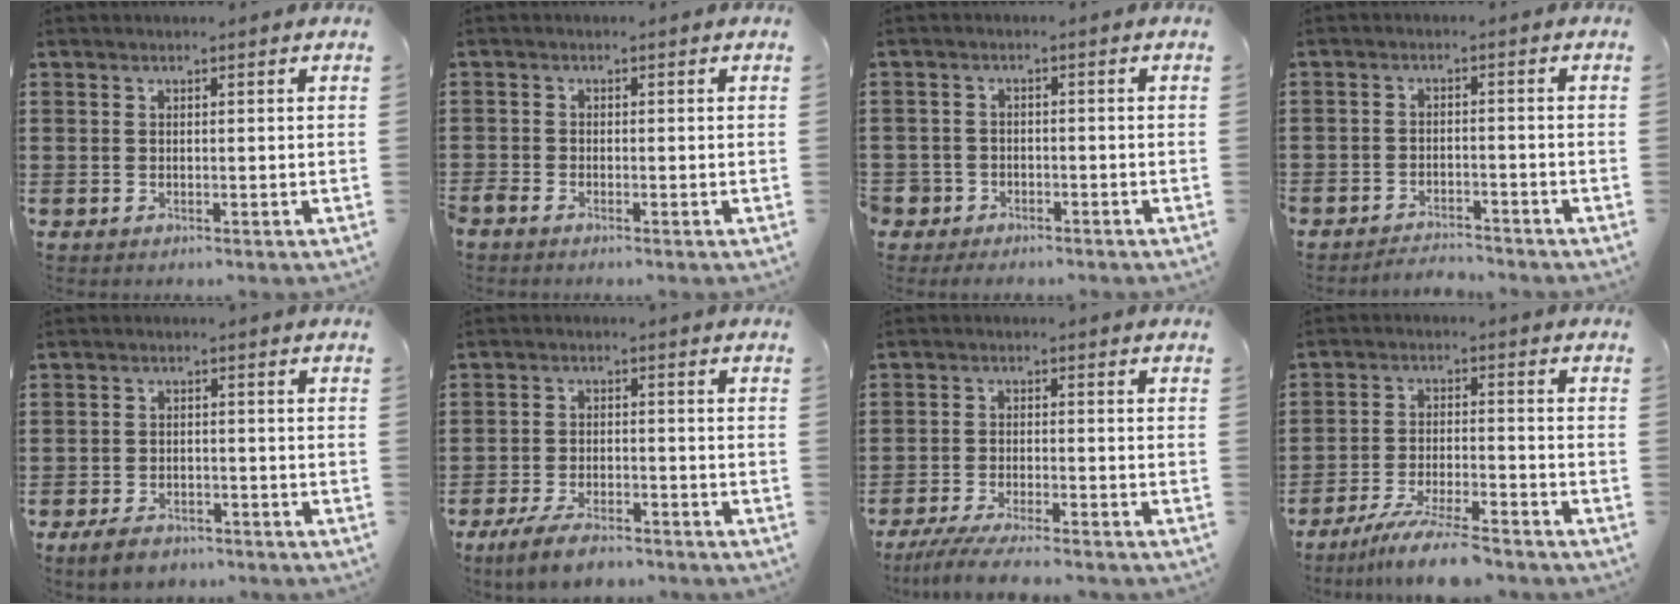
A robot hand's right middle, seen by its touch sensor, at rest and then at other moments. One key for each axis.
{"total": 1.1, "fx": -1.0, "fy": 0.3, "fz": 0.4, "tx": -0.017, "ty": -0.004, "tz": -0.021}
{"total": 2.4, "fx": -2.1, "fy": 1.2, "fz": -0.1, "tx": -0.005, "ty": -0.001, "tz": -0.049}
{"total": 3.0, "fx": -2.9, "fy": 0.3, "fz": -0.2, "tx": -0.004, "ty": 0.002, "tz": -0.064}
{"total": 3.1, "fx": -2.6, "fy": 1.1, "fz": 1.1, "tx": -0.028, "ty": 0.004, "tz": -0.055}
{"total": 4.9, "fx": -4.1, "fy": 1.1, "fz": 2.5, "tx": -0.053, "ty": 0.001, "tz": -0.080}
{"total": 4.5, "fx": -4.1, "fy": -0.1, "fz": 1.8, "tx": -0.043, "ty": -0.013, "tz": -0.081}
{"total": 7.7, "fx": -6.6, "fy": 0.3, "fz": 4.1, "tx": -0.082, "ty": -0.007, "tz": -0.124}